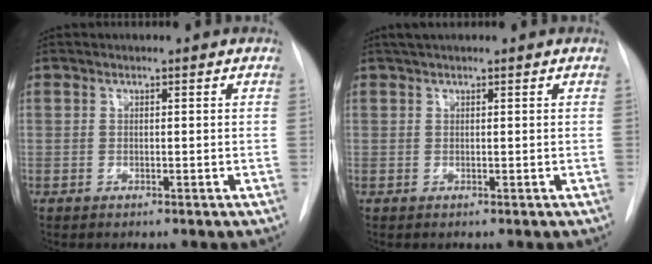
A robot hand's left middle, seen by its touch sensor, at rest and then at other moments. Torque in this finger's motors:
{"motor_torque": [0.11, -0.06, -0.13, -0.01]}